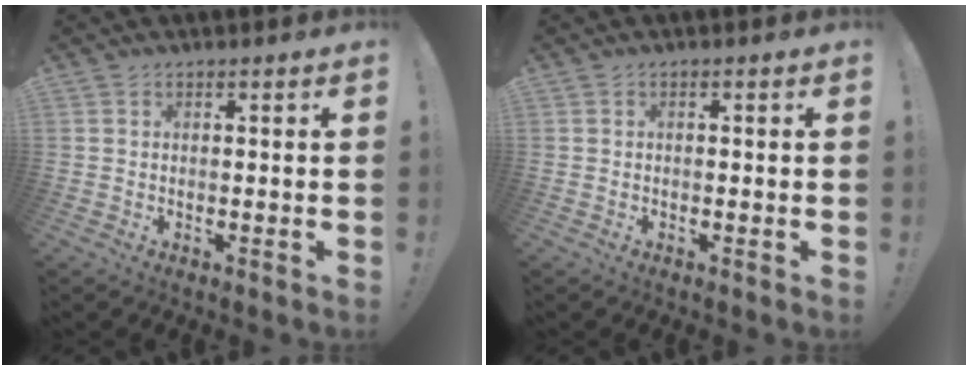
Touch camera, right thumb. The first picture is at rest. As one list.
[{"total": 0.0}]